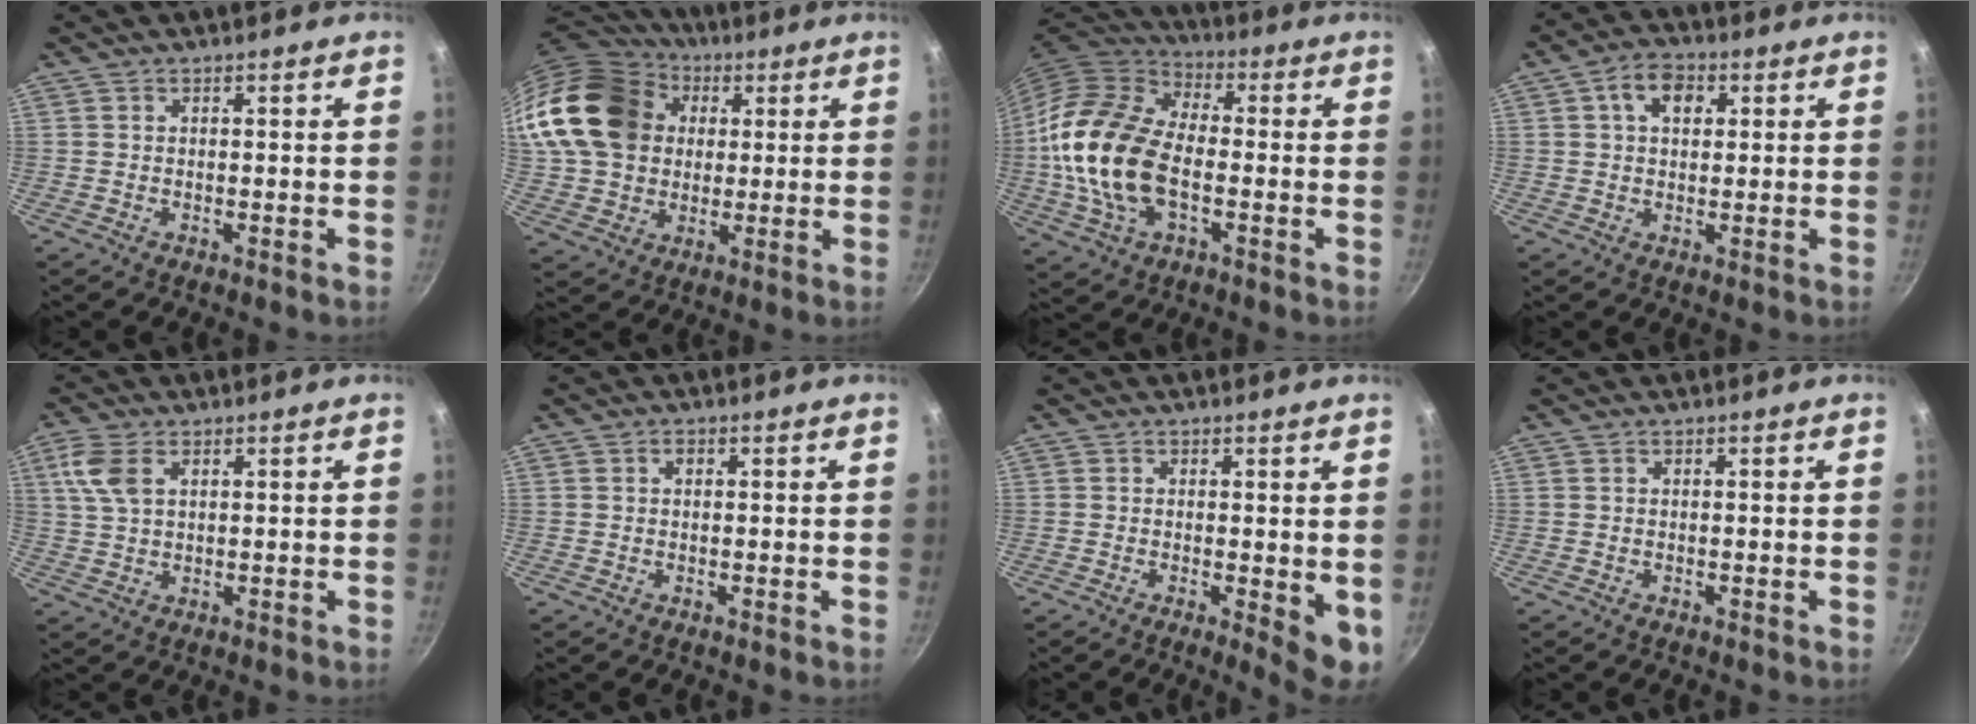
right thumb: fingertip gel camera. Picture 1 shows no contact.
{"total": 22.2, "force": [4.6, 17.7, 12.5], "torque": [-0.226, 0.030, 0.086]}
{"total": 20.0, "force": [-2.4, 12.1, 15.8], "torque": [-0.294, 0.026, -0.055]}
{"total": 6.5, "force": [2.0, 4.4, 4.3], "torque": [-0.050, 0.006, 0.024]}
{"total": 6.3, "force": [2.3, 3.7, 4.6], "torque": [-0.099, 0.005, 0.046]}
{"total": 0.9, "force": [0.2, 0.7, 0.6], "torque": [-0.006, 0.004, 0.004]}
{"total": 5.5, "force": [-0.3, 2.0, 5.1], "torque": [-0.060, -0.009, -0.002]}
{"total": 0.0}